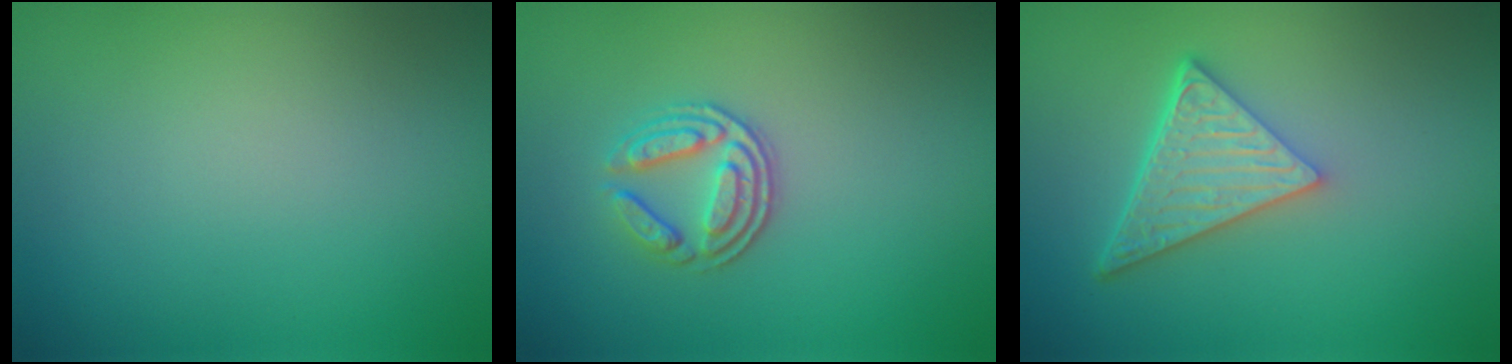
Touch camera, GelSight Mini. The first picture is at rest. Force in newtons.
{"total": 3.0, "press": 2.5, "slide": 1.6}
{"total": 5.4, "press": 4.0, "slide": 3.6}